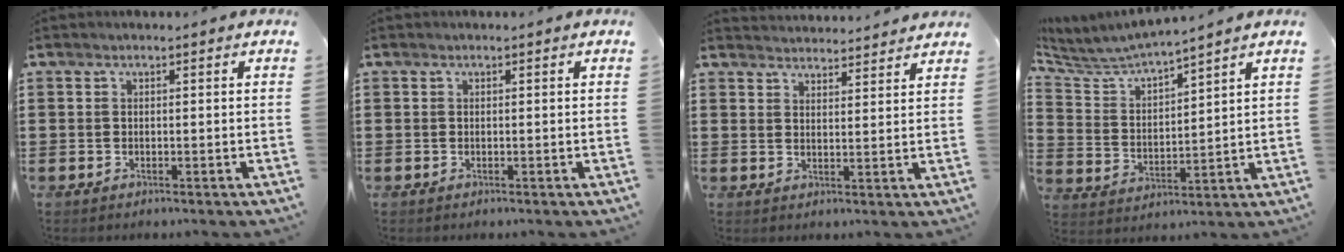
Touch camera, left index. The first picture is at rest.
{"total": 0.0}
{"total": 3.1, "force": [3.1, -0.1, -0.3], "torque": [-0.004, -0.015, 0.057]}
{"total": 4.7, "force": [4.6, 0.2, 1.1], "torque": [-0.050, -0.034, 0.072]}